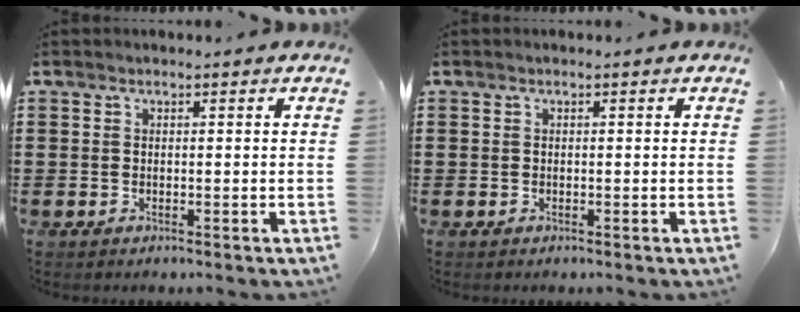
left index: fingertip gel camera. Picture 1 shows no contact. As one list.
[{"total": 0.0}]